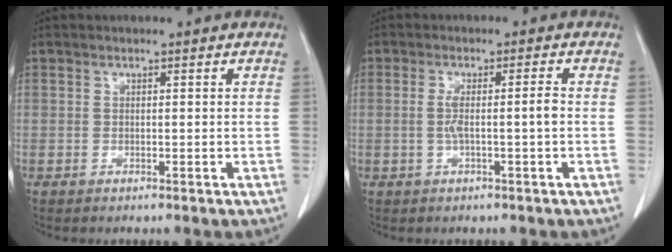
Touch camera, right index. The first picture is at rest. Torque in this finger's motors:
{"motor_torque": [0.34, -0.13, 0.05, 0.06]}